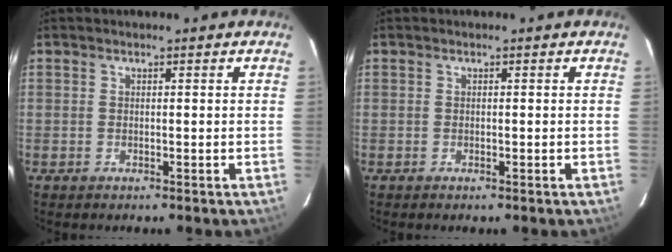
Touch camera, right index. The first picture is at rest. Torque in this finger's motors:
{"motor_torque": [-0.06, -0.03, -0.01, 0.01]}